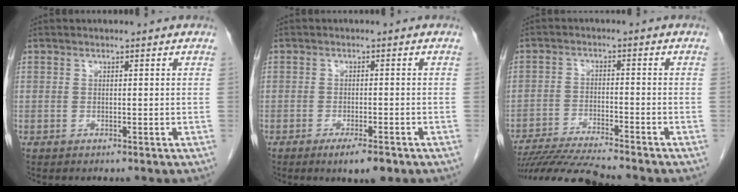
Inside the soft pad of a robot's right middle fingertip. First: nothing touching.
{"total": 4.3, "force": [-2.8, 0.8, 3.2], "torque": [-0.049, -0.006, -0.038]}
{"total": 10.6, "force": [-9.8, -0.9, 4.0], "torque": [-0.065, -0.021, -0.170]}